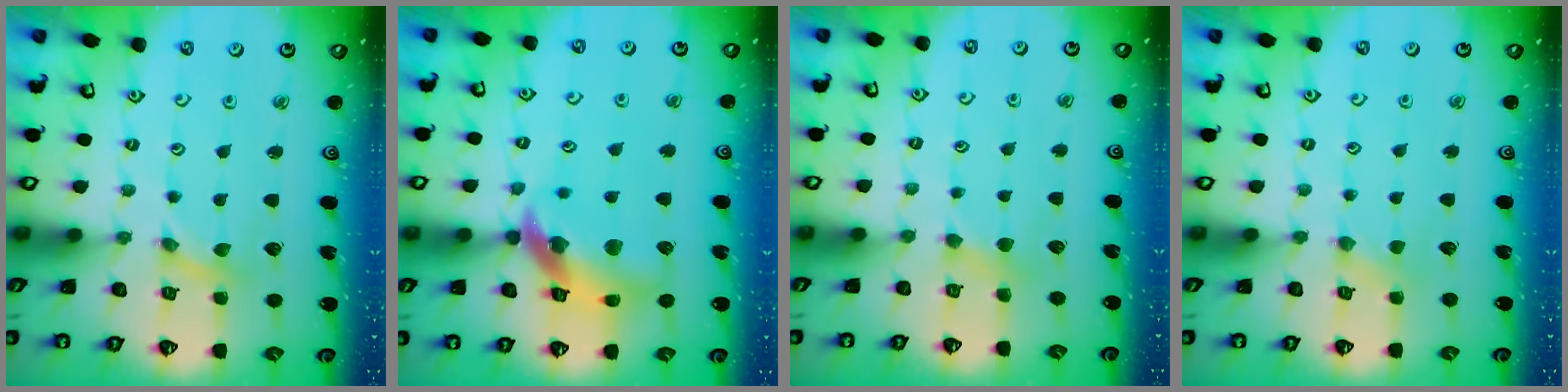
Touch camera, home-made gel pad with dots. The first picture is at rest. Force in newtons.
{"total": 14.9, "press": 14.8, "slide": 1.9}
{"total": 3.0, "press": 3.0, "slide": 0.4}
{"total": 1.1, "press": 1.0, "slide": 0.2}